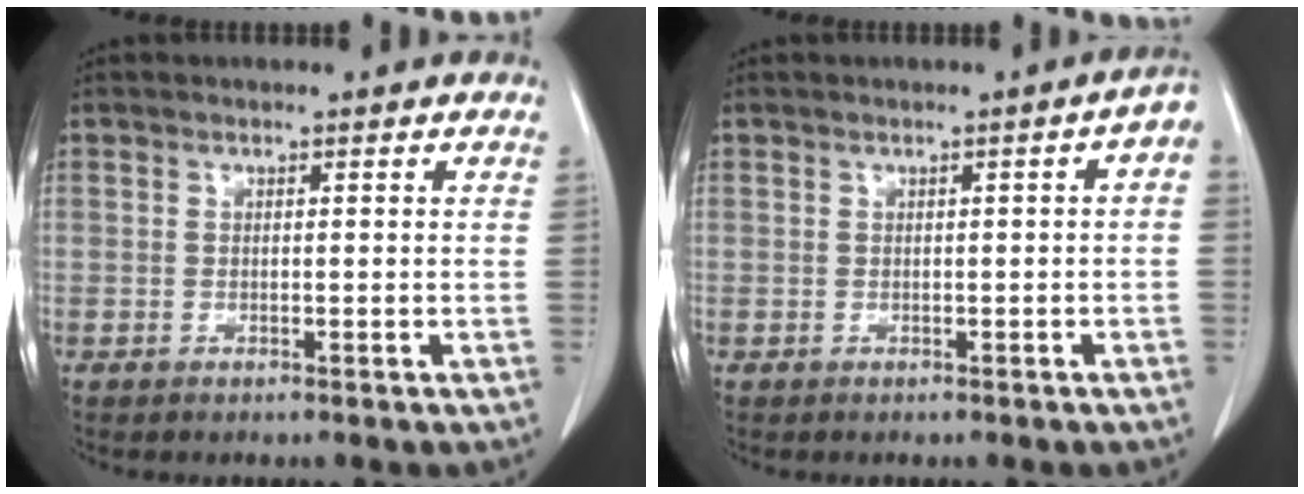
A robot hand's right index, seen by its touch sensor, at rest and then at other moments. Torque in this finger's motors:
{"motor_torque": [0.36, -0.08, 0.17, 0.01]}